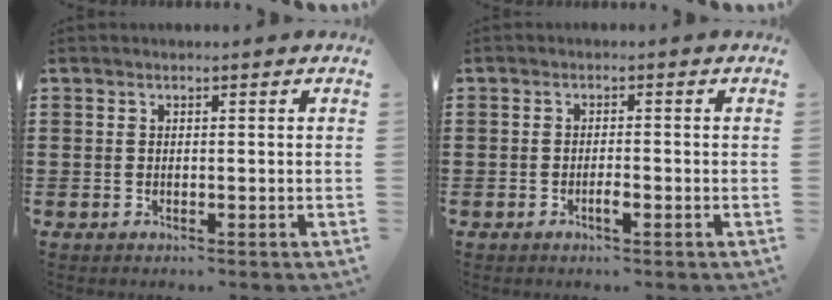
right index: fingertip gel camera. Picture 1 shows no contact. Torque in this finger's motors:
{"motor_torque": [-0.29, 0.39, 0.10, 0.02]}